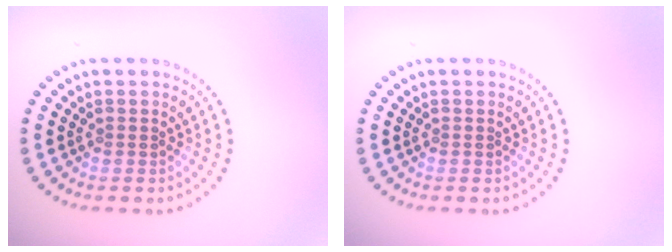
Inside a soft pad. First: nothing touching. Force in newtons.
{"total": 0.0}